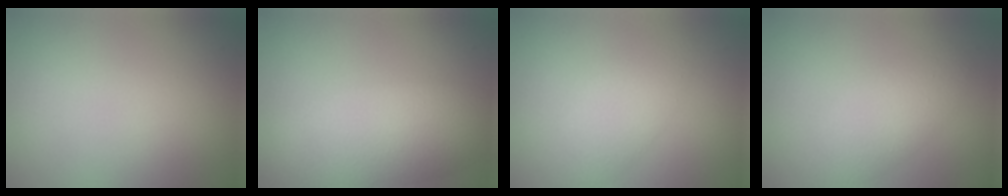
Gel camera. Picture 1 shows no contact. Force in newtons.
{"total": 6.8, "press": 6.8, "slide": 0.2}
{"total": 3.1, "press": 3.1, "slide": 0.0}
{"total": 3.3, "press": 3.3, "slide": 0.3}